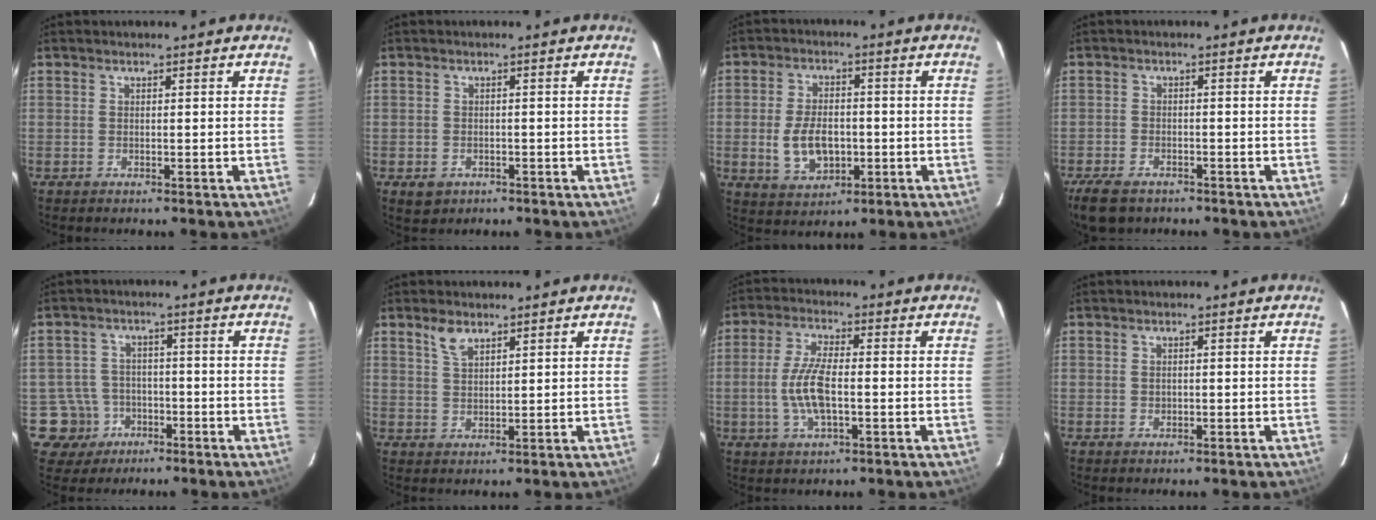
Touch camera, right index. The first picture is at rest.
{"total": 3.2, "force": [-1.4, 2.7, 1.2], "torque": [-0.028, -0.001, -0.014]}
{"total": 8.9, "force": [-1.7, 5.6, 6.7], "torque": [-0.141, 0.002, -0.019]}
{"total": 7.3, "force": [-5.3, 3.8, 3.4], "torque": [-0.095, -0.014, -0.096]}
{"total": 6.9, "force": [-2.9, 6.3, 0.1], "torque": [-0.022, 0.027, -0.044]}
{"total": 3.6, "force": [2.6, 1.6, 2.0], "torque": [-0.038, 0.004, 0.050]}
{"total": 8.3, "force": [-1.5, 2.9, 7.7], "torque": [-0.159, 0.001, -0.029]}
{"total": 0.9, "force": [0.0, 0.9, 0.4], "torque": [-0.004, 0.001, 0.000]}